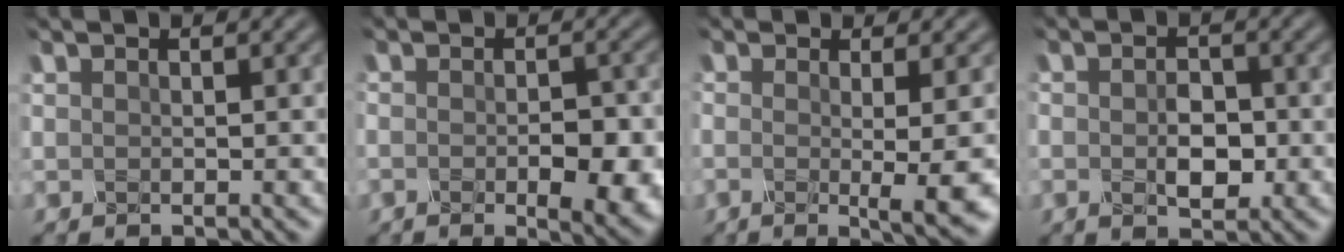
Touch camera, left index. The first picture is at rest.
{"total": 5.4, "force": [-1.6, 2.1, 4.7], "torque": [-0.066, -0.012, -0.021]}
{"total": 4.8, "force": [-1.0, 0.4, 4.7], "torque": [-0.065, -0.008, -0.017]}
{"total": 3.2, "force": [-1.1, 1.8, 2.4], "torque": [-0.042, -0.004, -0.019]}